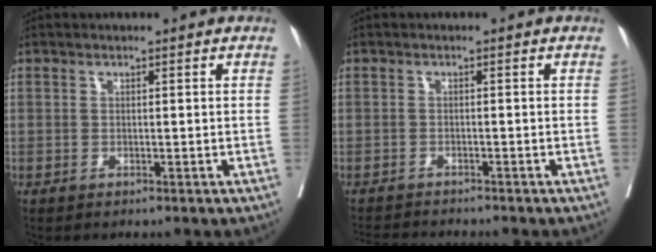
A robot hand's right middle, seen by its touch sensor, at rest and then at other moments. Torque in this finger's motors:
{"motor_torque": [0.00, -0.12, -0.01, 0.00]}